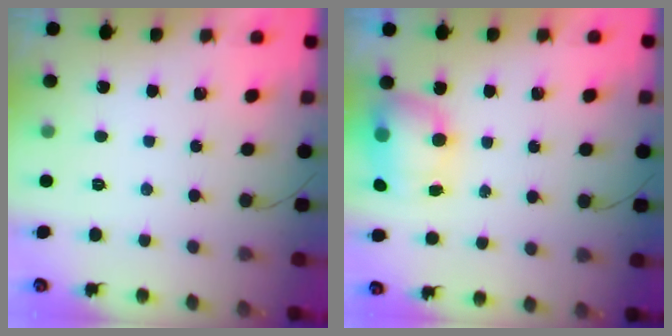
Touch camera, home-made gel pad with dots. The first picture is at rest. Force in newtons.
{"total": 8.9, "press": 8.4, "slide": 3.0}